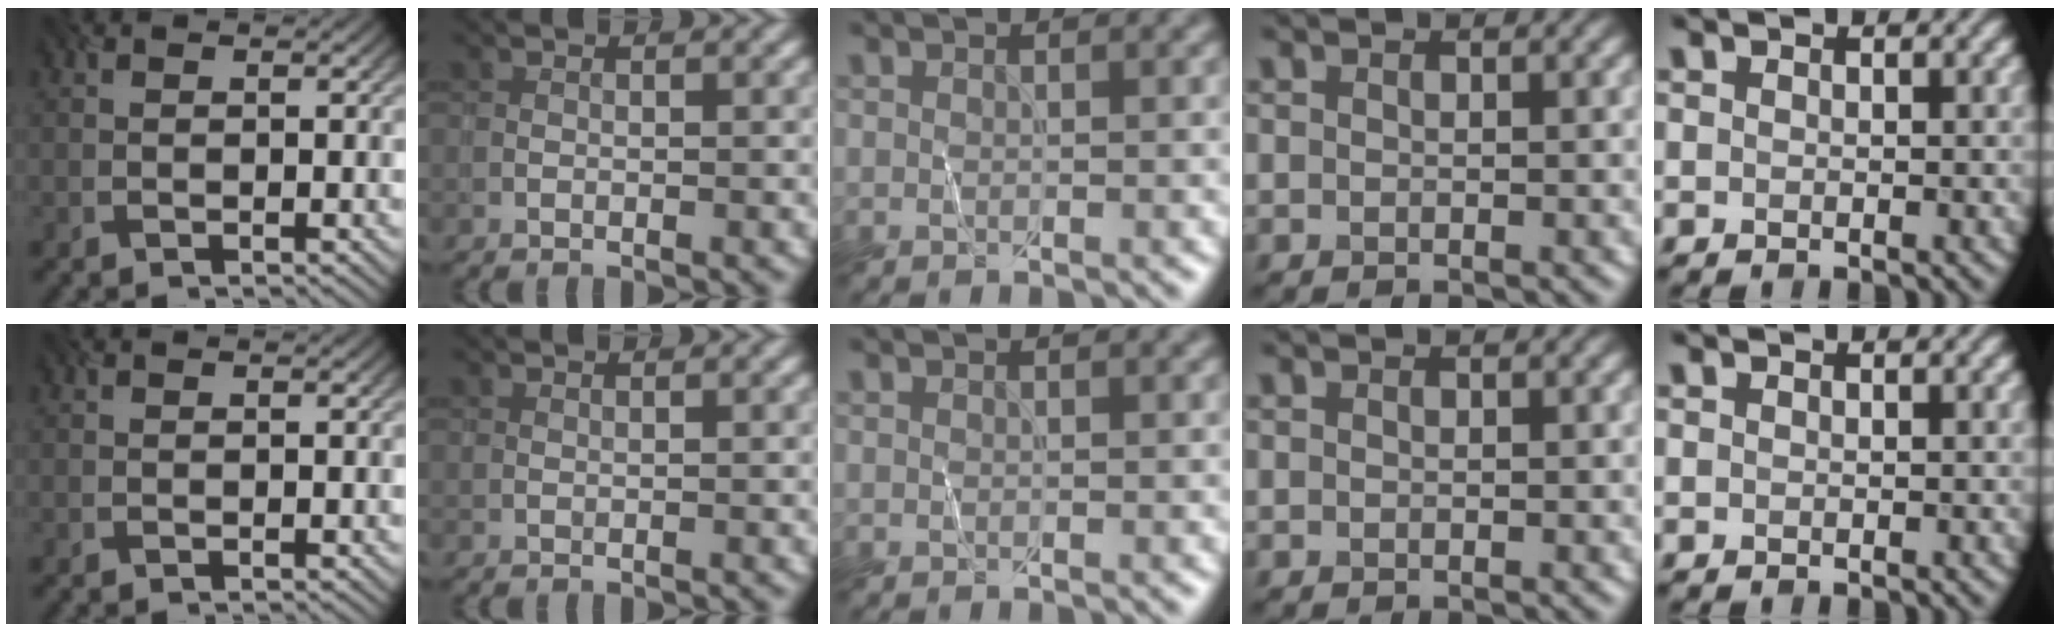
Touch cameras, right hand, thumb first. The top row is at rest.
{}